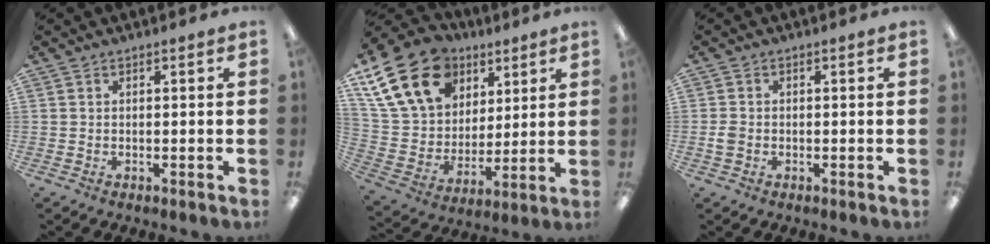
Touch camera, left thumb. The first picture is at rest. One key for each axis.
{"total": 22.9, "fx": 11.5, "fy": 16.3, "fz": 11.3, "tx": -0.222, "ty": -0.039, "tz": 0.217}
{"total": 2.2, "fx": -0.6, "fy": 1.7, "fz": 1.2, "tx": -0.020, "ty": 0.003, "tz": -0.010}